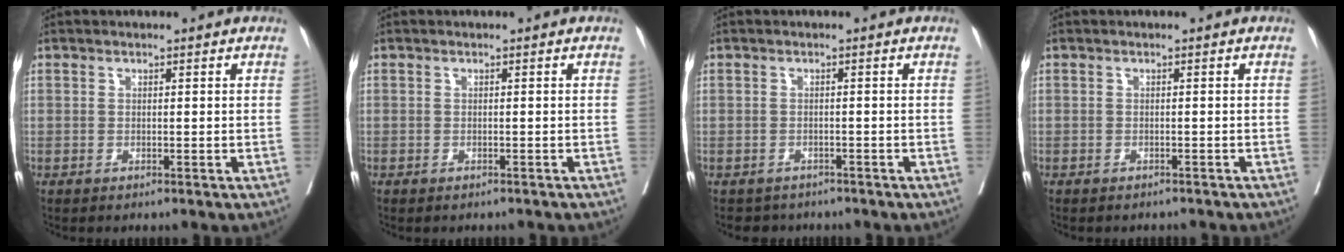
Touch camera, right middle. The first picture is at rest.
{"total": 1.1, "force": [-1.0, 0.4, 0.2], "torque": [-0.007, -0.001, -0.017]}
{"total": 3.1, "force": [-2.6, 1.6, -0.2], "torque": [-0.001, 0.002, -0.040]}
{"total": 3.1, "force": [-2.8, 1.0, 0.6], "torque": [-0.009, -0.001, -0.037]}